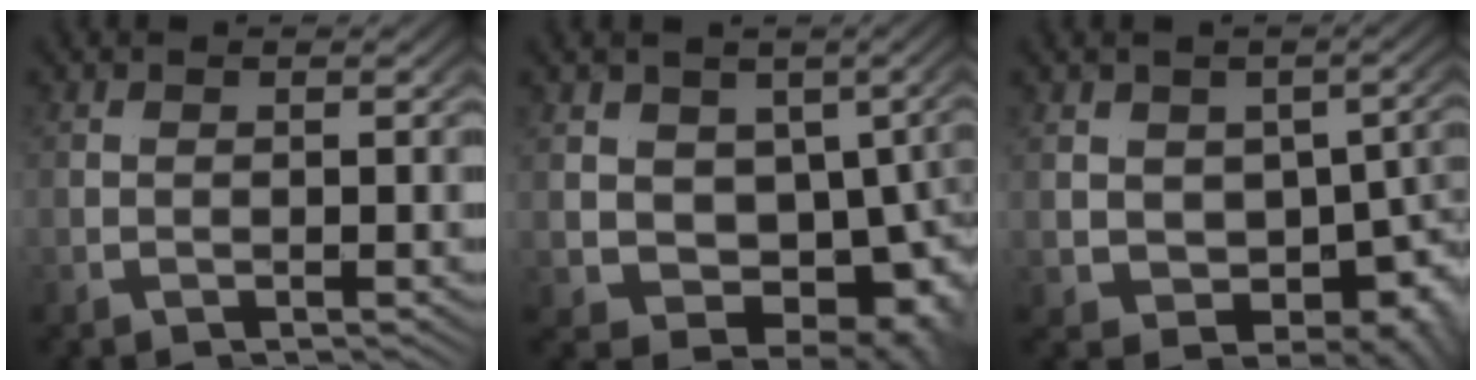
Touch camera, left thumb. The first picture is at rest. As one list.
[{"total": 13.9, "force": [1.1, 11.2, 8.1], "torque": [-0.149, -0.011, 0.004]}, {"total": 9.6, "force": [2.1, 7.5, 5.5], "torque": [-0.101, -0.006, 0.022]}]